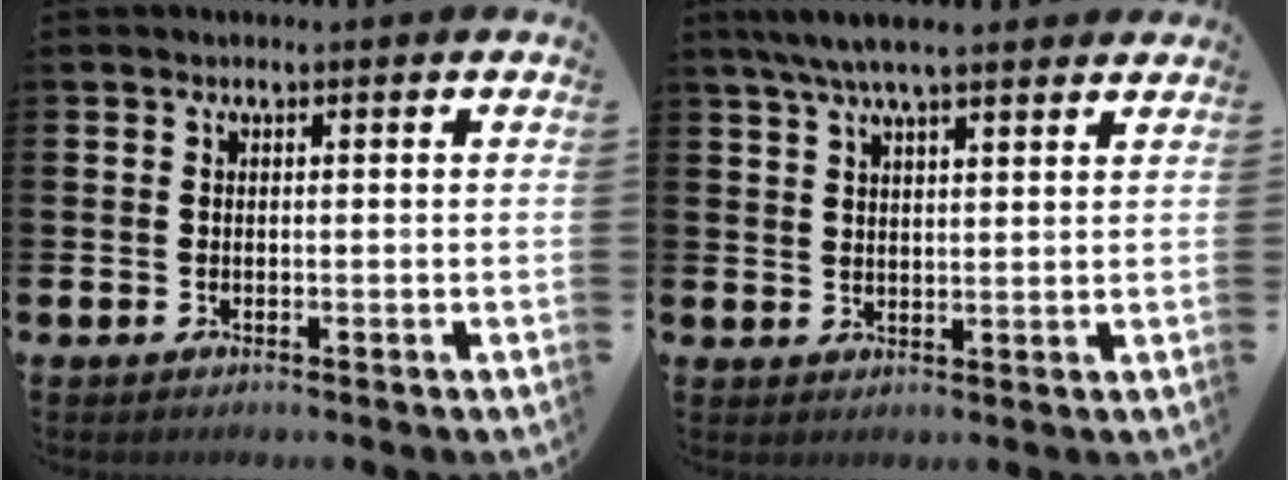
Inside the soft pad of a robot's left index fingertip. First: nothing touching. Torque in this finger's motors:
{"motor_torque": [1.11, -1.03, 0.83, 0.21]}